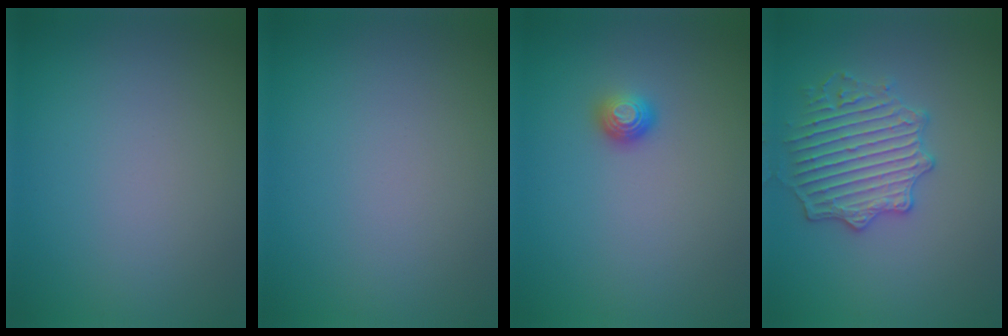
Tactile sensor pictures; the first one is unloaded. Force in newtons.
{"total": 0.0}
{"total": 1.3, "press": 1.0, "slide": 0.9}
{"total": 4.1, "press": 4.0, "slide": 0.5}